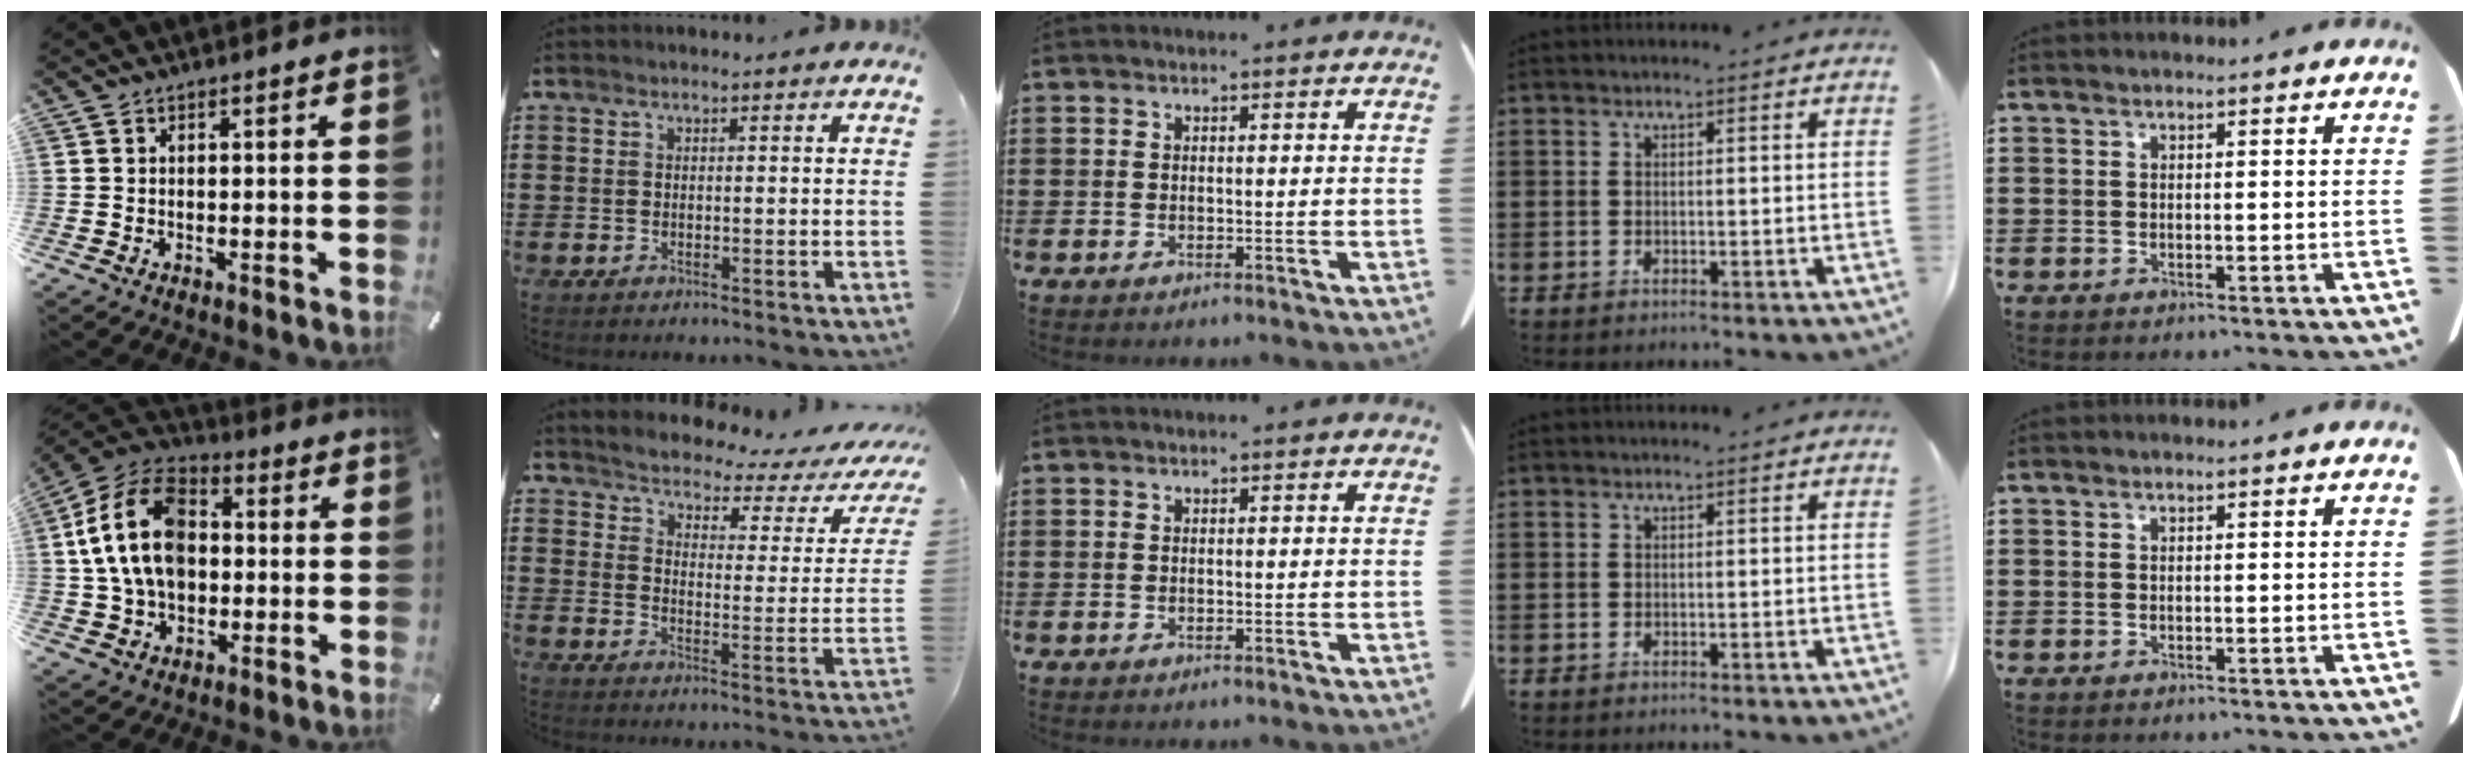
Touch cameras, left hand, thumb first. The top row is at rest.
{"thumb": {"total": 16.7, "force": [0.6, 12.6, 10.9], "torque": [-0.240, 0.014, 0.009]}, "index": {"total": 2.8, "force": [2.7, 0.2, 0.7], "torque": [-0.035, -0.030, 0.037]}}